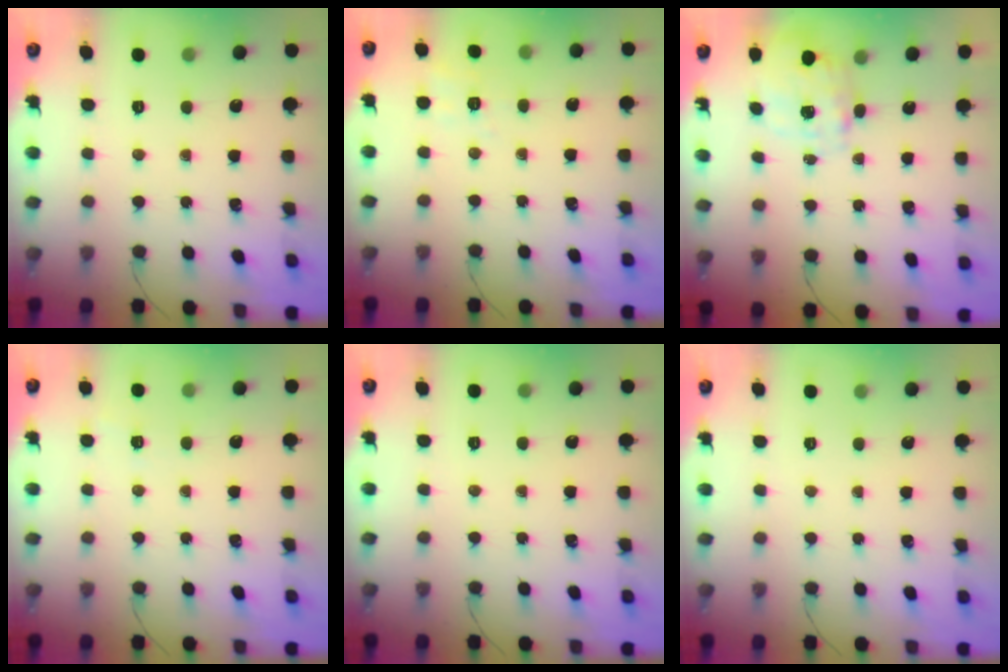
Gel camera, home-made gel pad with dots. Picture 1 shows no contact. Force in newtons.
{"total": 2.2, "press": 0.2, "slide": 2.2}
{"total": 3.9, "press": 3.9, "slide": 0.8}
{"total": 1.9, "press": 1.3, "slide": 1.4}
{"total": 0.0}
{"total": 2.5, "press": 2.4, "slide": 0.5}